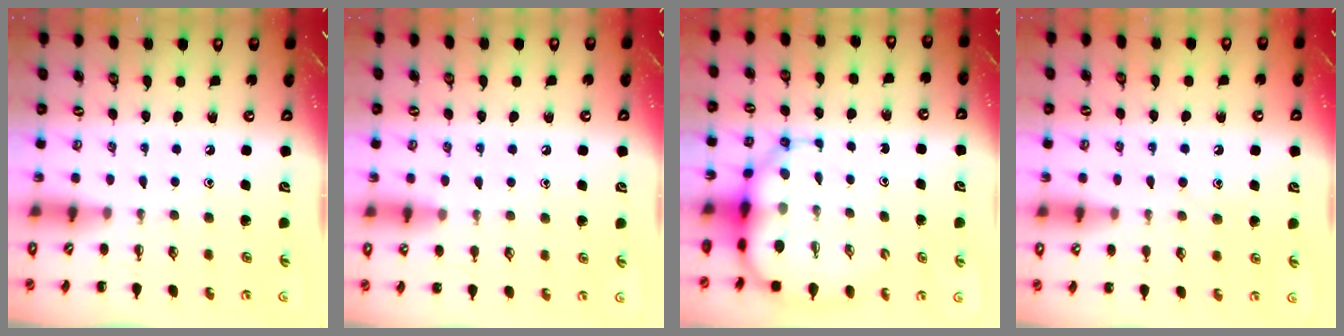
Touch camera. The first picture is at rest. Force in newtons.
{"total": 7.1, "press": 6.6, "slide": 2.6}
{"total": 7.2, "press": 6.8, "slide": 2.2}
{"total": 9.2, "press": 9.1, "slide": 1.2}